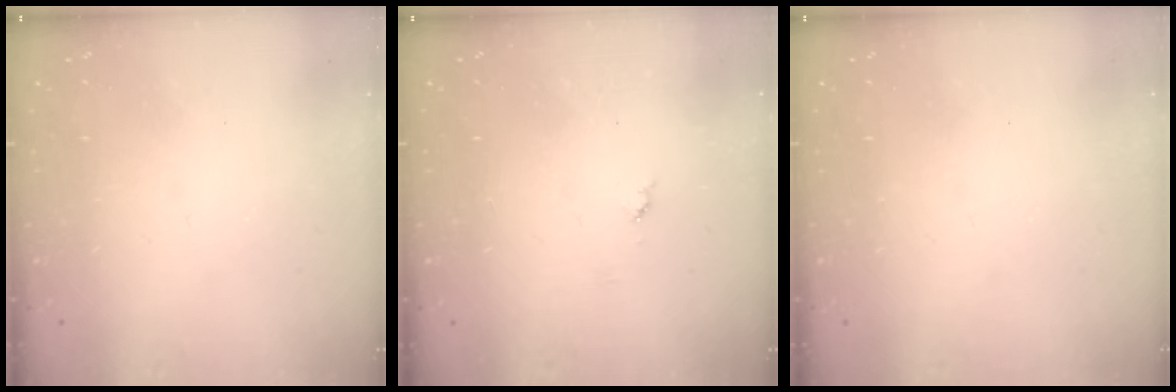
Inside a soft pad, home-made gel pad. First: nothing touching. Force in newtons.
{"total": 3.9, "press": 3.9, "slide": 0.4}
{"total": 0.0}